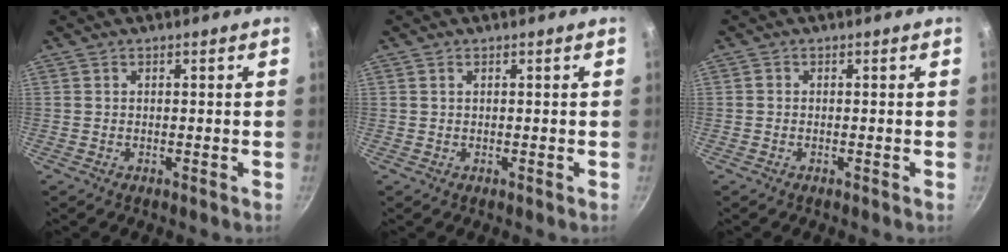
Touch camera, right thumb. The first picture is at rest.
{"total": 0.5, "force": [0.3, 0.2, 0.4], "torque": [-0.006, 0.001, 0.005]}
{"total": 0.0}